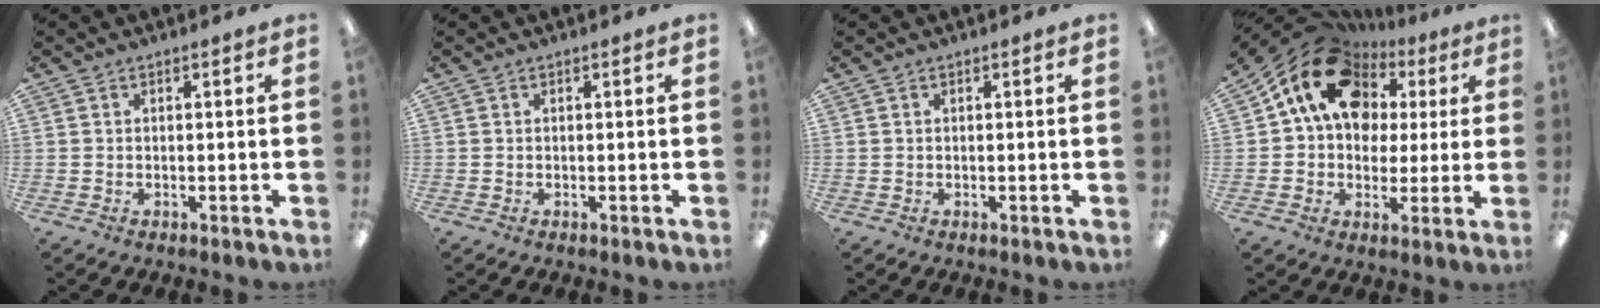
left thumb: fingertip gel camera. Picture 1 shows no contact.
{"total": 0.0}
{"total": 0.5, "force": [0.2, 0.4, 0.0], "torque": [0.000, 0.005, 0.003]}
{"total": 17.5, "force": [8.0, 13.0, 8.6], "torque": [-0.151, -0.021, 0.152]}